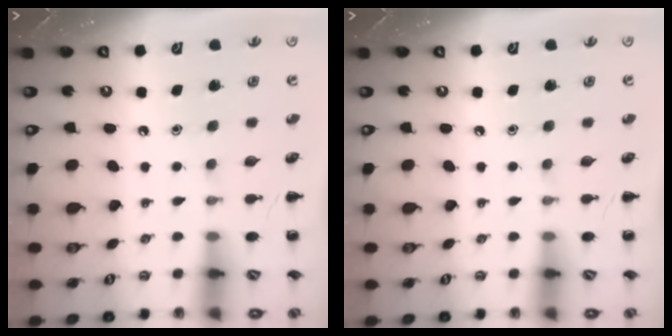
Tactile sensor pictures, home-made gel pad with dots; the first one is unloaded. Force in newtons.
{"total": 0.0}